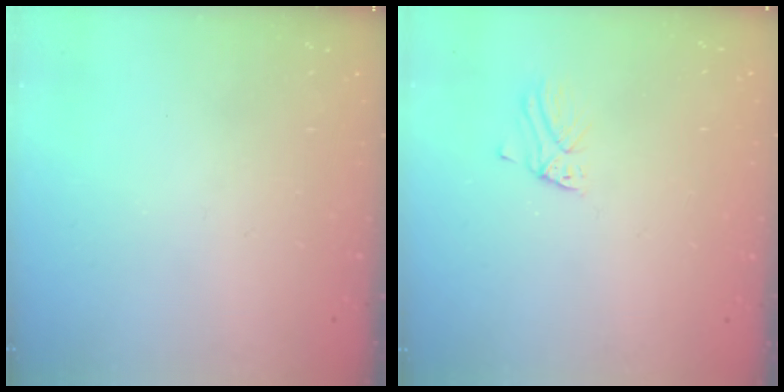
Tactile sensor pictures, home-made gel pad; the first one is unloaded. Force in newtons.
{"total": 1.8, "press": 1.8, "slide": 0.1}